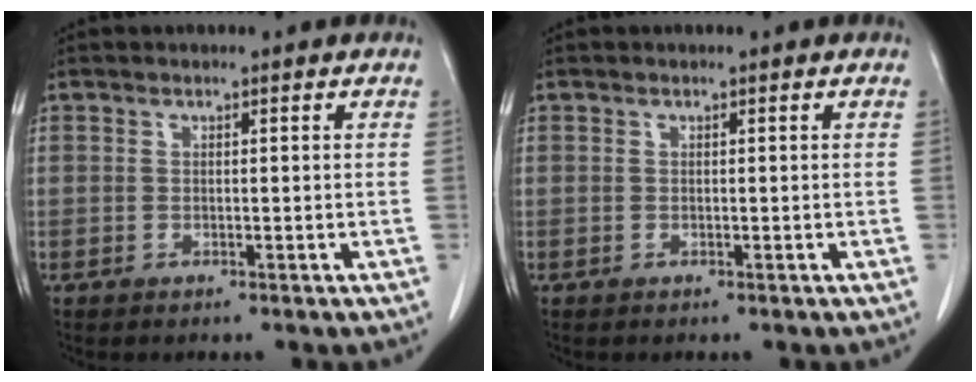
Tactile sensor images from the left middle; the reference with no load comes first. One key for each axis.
{"total": 0.0}